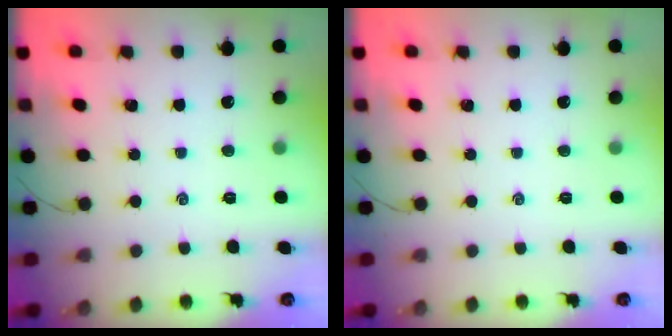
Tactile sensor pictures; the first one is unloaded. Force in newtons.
{"total": 0.0}